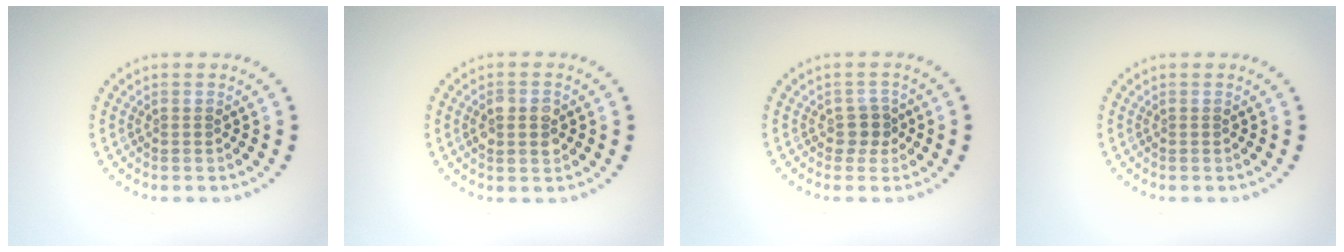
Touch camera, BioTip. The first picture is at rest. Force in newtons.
{"total": 2.8, "press": 2.8, "slide": 0.3}
{"total": 1.7, "press": 1.3, "slide": 1.0}
{"total": 0.0}